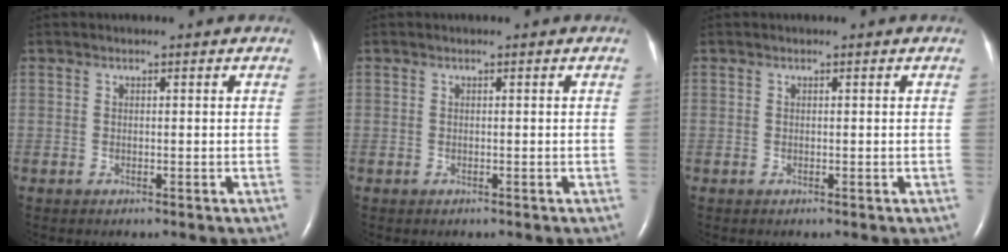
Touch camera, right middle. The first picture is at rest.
{"total": 0.0}
{"total": 0.0}